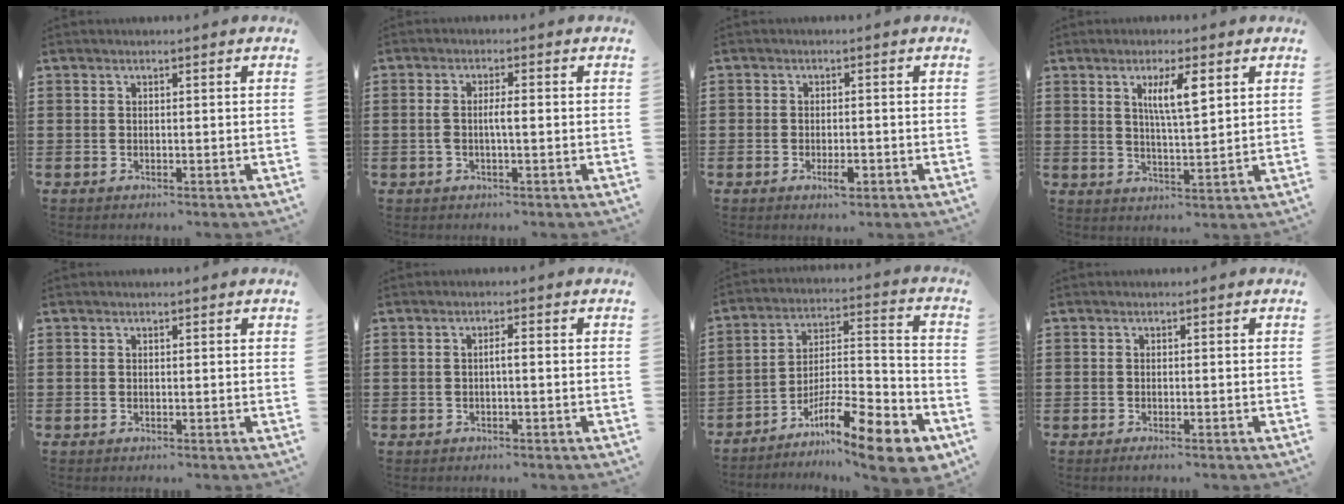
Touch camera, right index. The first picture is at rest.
{"total": 2.9, "force": [-0.3, 0.7, 2.8], "torque": [-0.057, -0.001, -0.009]}
{"total": 2.4, "force": [-1.2, 1.1, 1.8], "torque": [-0.032, 0.000, -0.022]}
{"total": 5.8, "force": [2.3, 1.3, 5.1], "torque": [-0.100, 0.005, 0.035]}
{"total": 0.0}
{"total": 1.4, "force": [-0.3, 0.2, 1.3], "torque": [-0.024, 0.001, -0.006]}
{"total": 13.7, "force": [-10.0, 2.1, 9.0], "torque": [-0.129, 0.032, -0.178]}
{"total": 0.6, "force": [-0.4, 0.0, 0.4], "torque": [-0.008, -0.003, -0.008]}